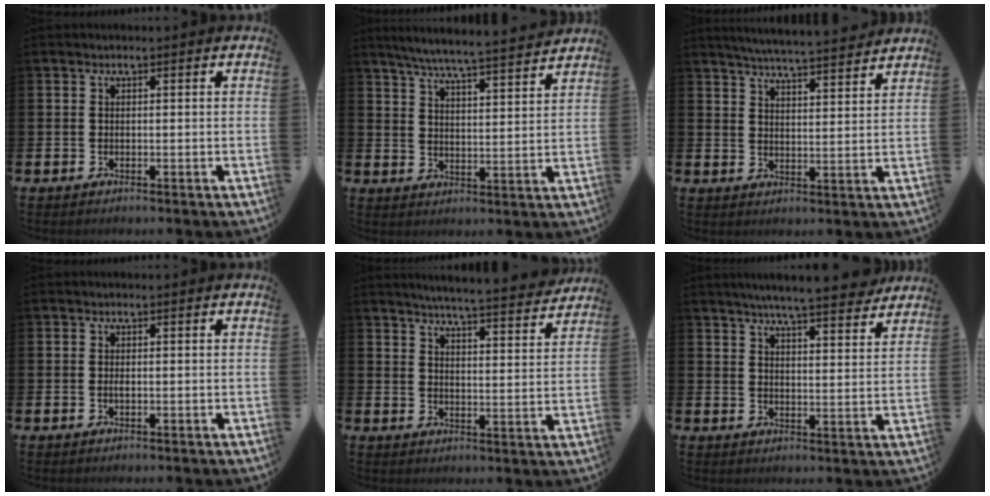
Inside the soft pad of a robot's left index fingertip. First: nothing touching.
{"total": 6.5, "force": [6.2, -0.2, 2.1], "torque": [-0.055, -0.044, 0.106]}
{"total": 5.7, "force": [5.6, -0.2, 1.2], "torque": [-0.035, -0.038, 0.096]}
{"total": 0.6, "force": [0.0, 0.2, 0.6], "torque": [-0.010, -0.001, -0.002]}
{"total": 5.9, "force": [5.7, -0.4, 1.2], "torque": [-0.039, -0.041, 0.098]}
{"total": 6.9, "force": [6.6, 0.1, 2.2], "torque": [-0.050, -0.037, 0.114]}